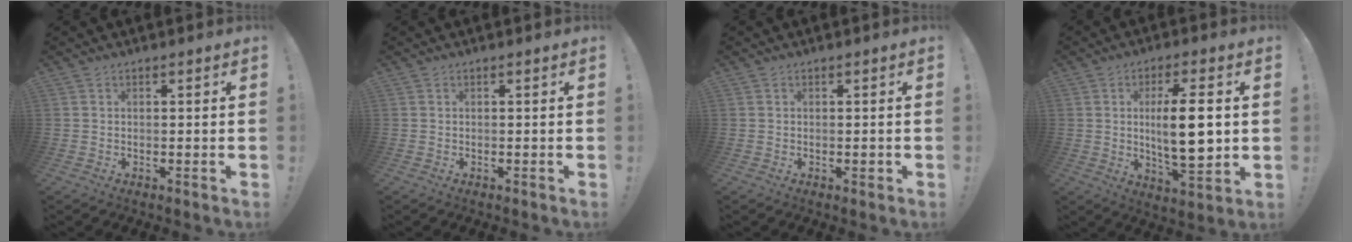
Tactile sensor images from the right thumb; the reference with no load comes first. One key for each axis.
{"total": 0.0}
{"total": 0.8, "fx": -0.1, "fy": 0.5, "fz": 0.6, "tx": -0.005, "ty": 0.000, "tz": -0.004}
{"total": 14.4, "fx": 1.3, "fy": 3.9, "fz": 13.8, "tx": -0.240, "ty": -0.014, "tz": 0.009}